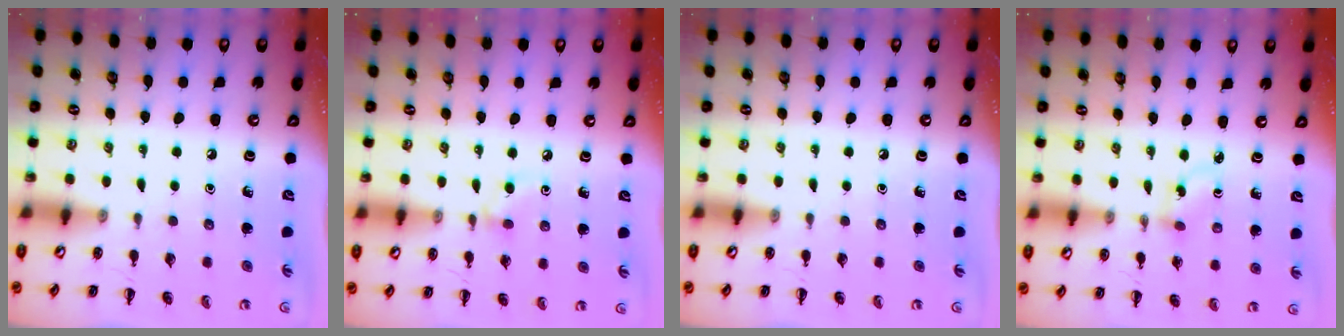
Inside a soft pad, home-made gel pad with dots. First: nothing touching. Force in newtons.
{"total": 5.0, "press": 4.6, "slide": 1.9}
{"total": 0.0}
{"total": 1.9, "press": 1.7, "slide": 0.9}